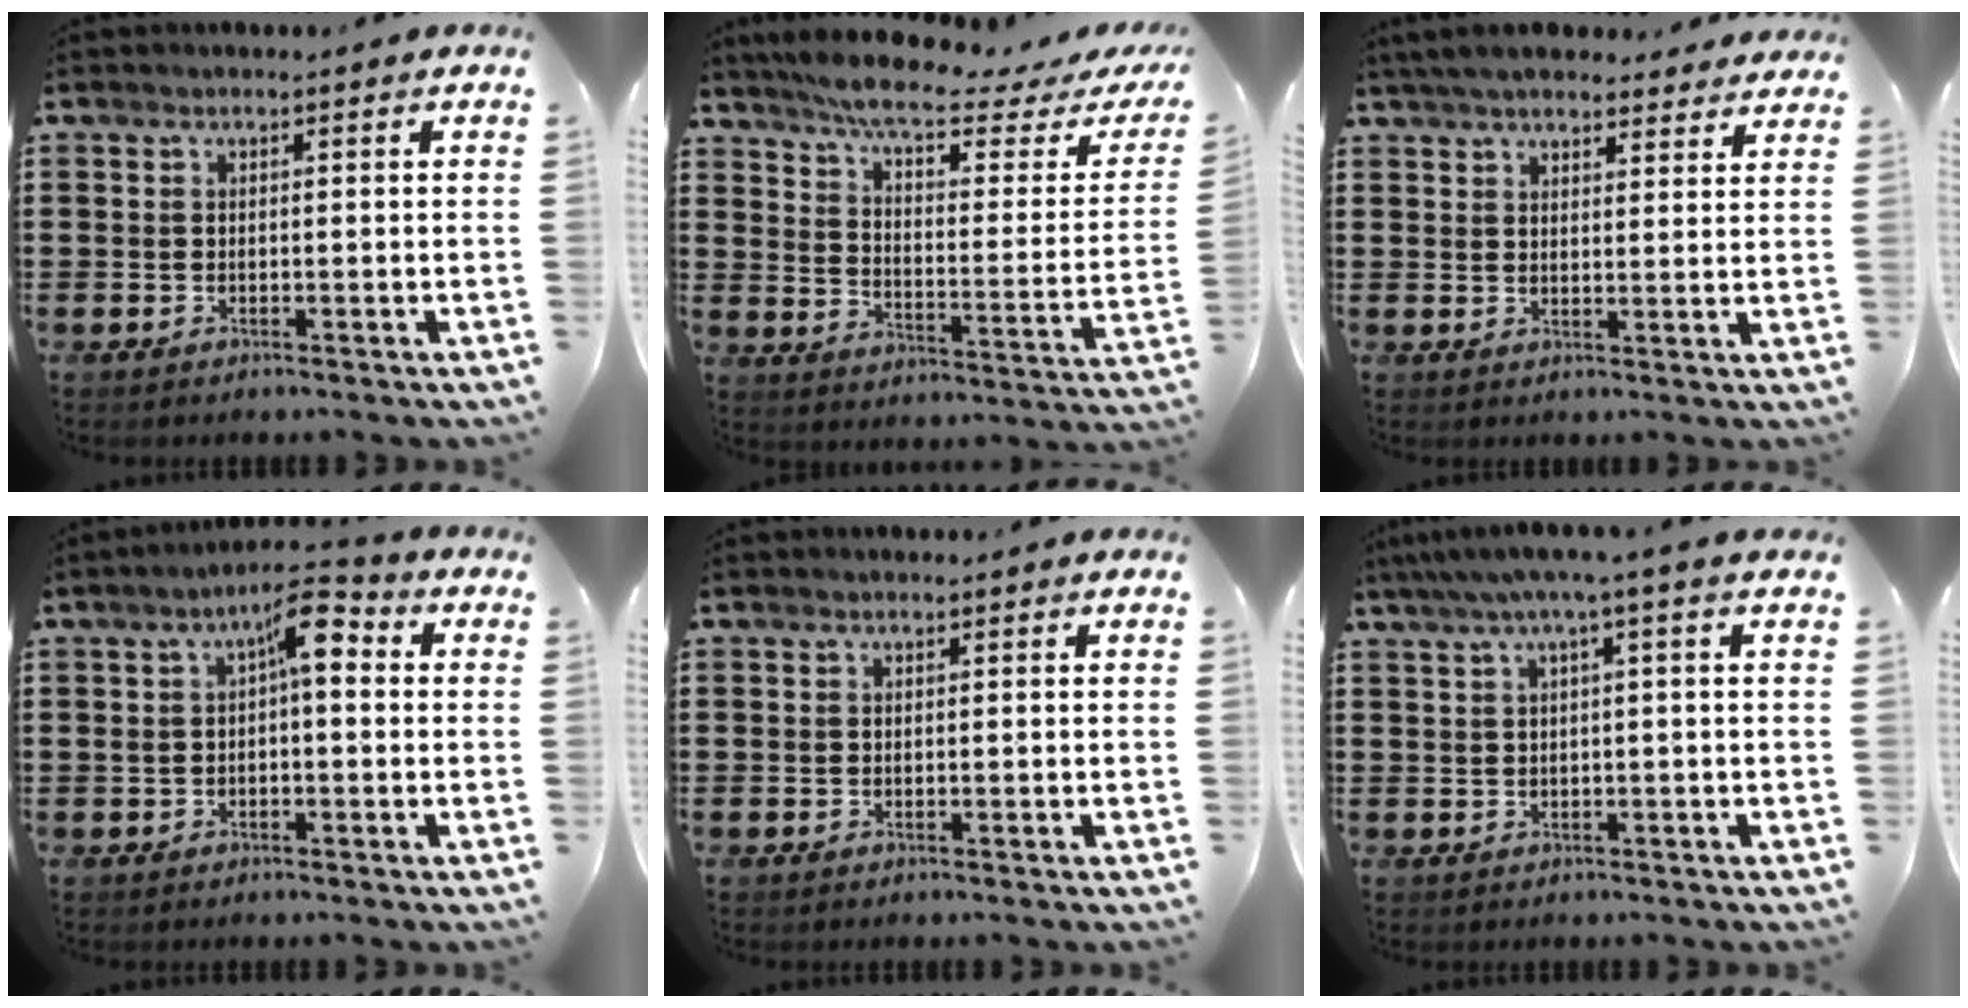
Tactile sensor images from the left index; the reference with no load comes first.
{"total": 7.1, "force": [5.7, 0.3, 4.1], "torque": [-0.097, -0.037, 0.093]}
{"total": 5.0, "force": [4.8, 0.8, 1.4], "torque": [-0.043, -0.013, 0.088]}
{"total": 7.3, "force": [1.4, 2.7, 6.6], "torque": [-0.106, 0.008, 0.016]}
{"total": 0.0}
{"total": 3.2, "force": [0.7, -0.3, 3.1], "torque": [-0.059, -0.005, 0.008]}